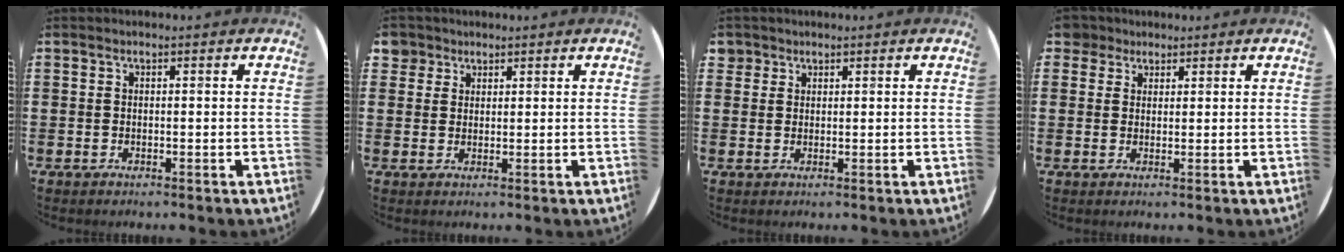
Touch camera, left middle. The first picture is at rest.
{"total": 2.7, "force": [2.0, 1.8, 0.0], "torque": [0.000, 0.006, 0.037]}
{"total": 1.6, "force": [1.3, 0.9, 0.0], "torque": [0.007, 0.002, 0.024]}
{"total": 2.8, "force": [2.2, 1.7, 0.0], "torque": [-0.001, 0.008, 0.041]}